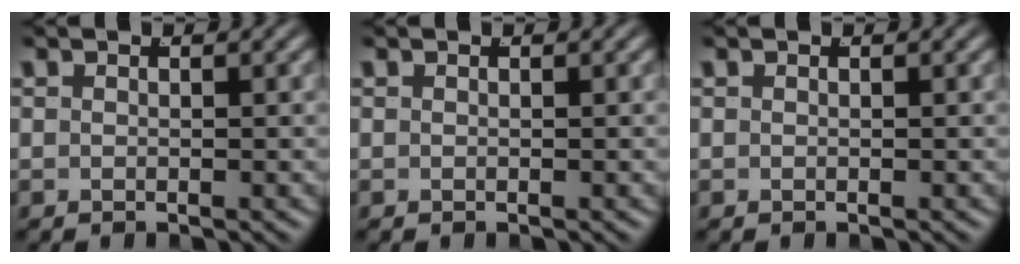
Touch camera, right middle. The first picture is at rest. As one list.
[{"total": 0.0}, {"total": 0.0}]